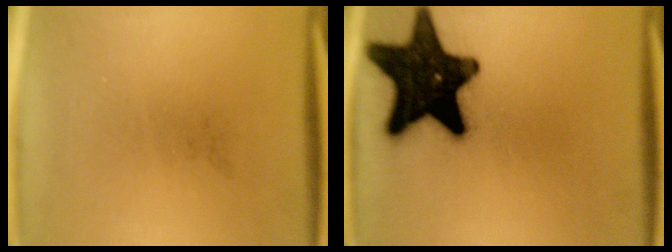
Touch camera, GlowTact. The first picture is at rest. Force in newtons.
{"total": 19.7}